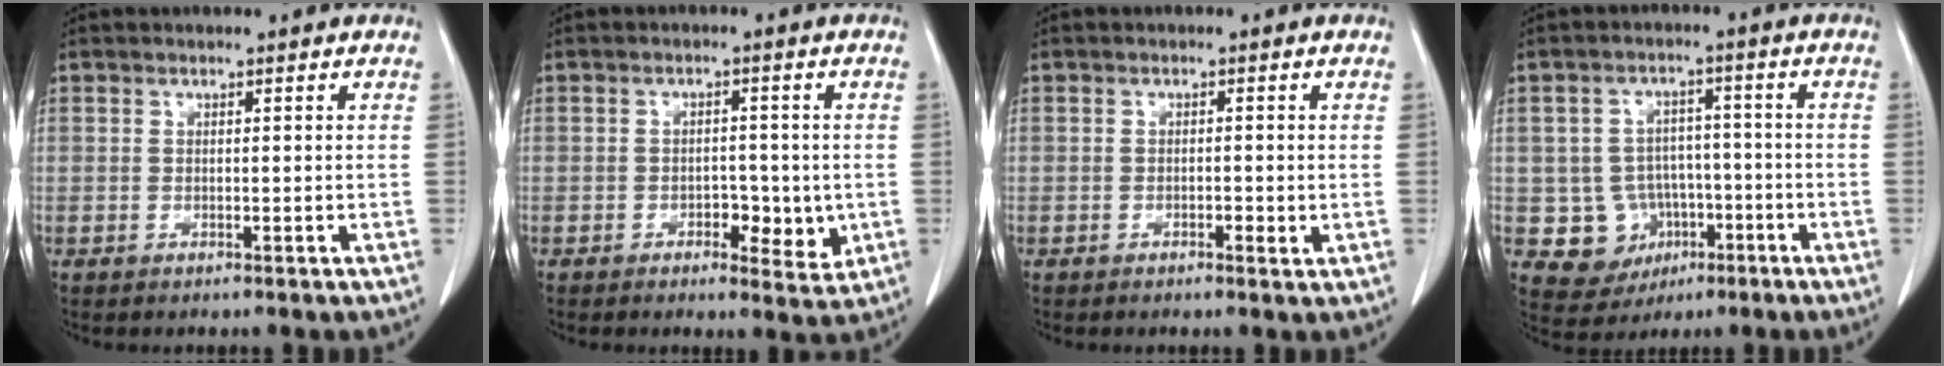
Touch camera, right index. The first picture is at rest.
{"total": 5.3, "force": [-1.3, 2.7, 4.4], "torque": [-0.052, 0.001, -0.011]}
{"total": 1.6, "force": [-0.5, 0.6, 1.4], "torque": [-0.022, 0.000, -0.004]}
{"total": 8.3, "force": [-2.4, 7.7, 1.7], "torque": [-0.032, 0.021, -0.025]}